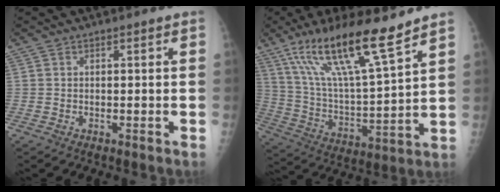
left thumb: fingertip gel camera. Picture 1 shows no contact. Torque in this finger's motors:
{"motor_torque": [0.74, 0.53, 1.64, -1.14, 0.24]}